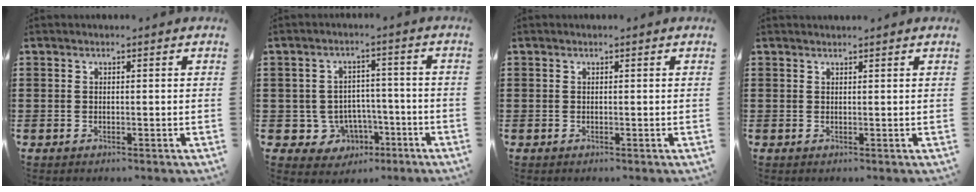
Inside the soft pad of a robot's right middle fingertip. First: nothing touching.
{"total": 5.4, "force": [-2.3, 4.7, 1.3], "torque": [-0.038, 0.014, -0.039]}
{"total": 0.0}
{"total": 0.6, "force": [0.6, 0.0, 0.0], "torque": [-0.001, -0.002, 0.012]}